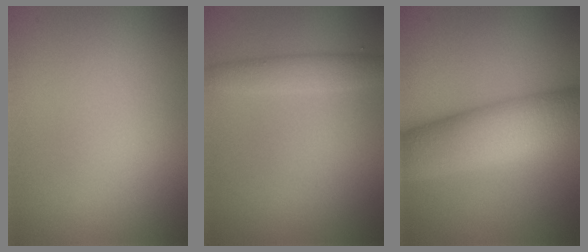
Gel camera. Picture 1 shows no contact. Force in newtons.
{"total": 2.4, "press": 2.4, "slide": 0.1}
{"total": 9.7, "press": 9.7, "slide": 0.1}